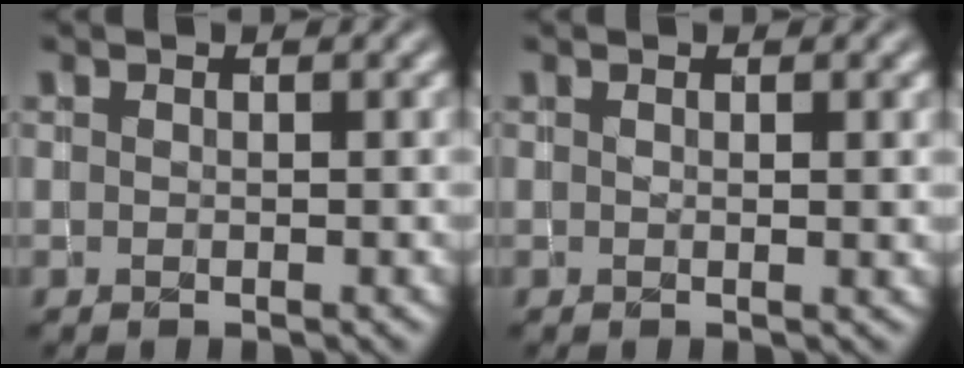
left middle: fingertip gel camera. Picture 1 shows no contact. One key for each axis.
{"total": 0.9, "fx": 0.3, "fy": 0.3, "fz": 0.8, "tx": -0.007, "ty": 0.001, "tz": 0.004}